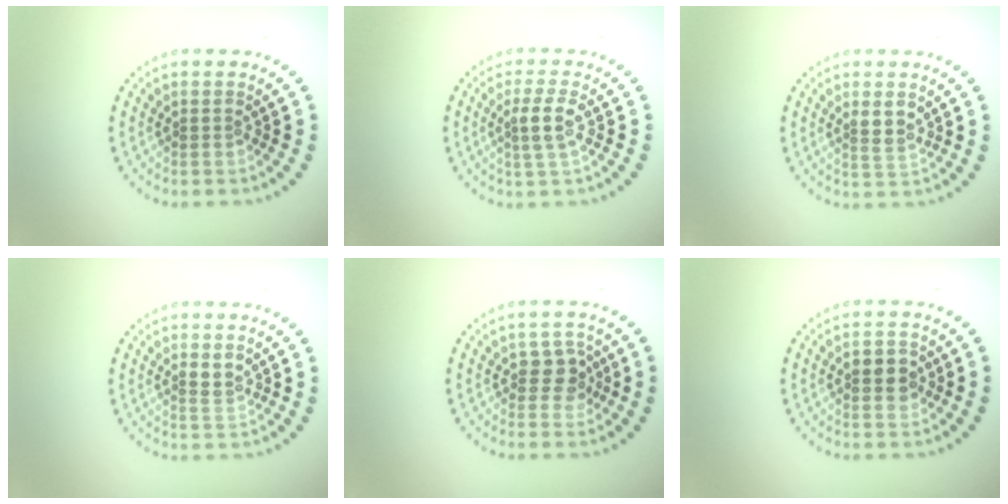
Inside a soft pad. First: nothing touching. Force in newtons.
{"total": 2.3, "press": 2.1, "slide": 1.0}
{"total": 1.9, "press": 1.7, "slide": 0.9}
{"total": 1.3, "press": 1.2, "slide": 0.5}
{"total": 2.3, "press": 2.1, "slide": 0.9}
{"total": 2.3, "press": 2.3, "slide": 0.3}